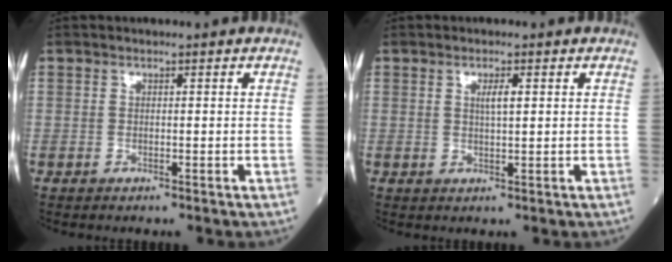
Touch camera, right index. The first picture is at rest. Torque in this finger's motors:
{"motor_torque": [0.03, 0.02, 0.05, 0.05]}